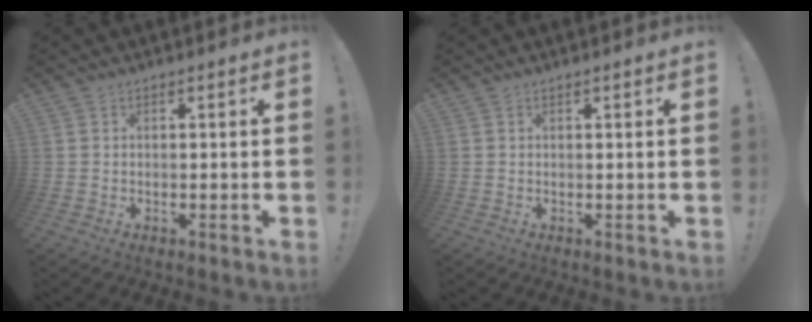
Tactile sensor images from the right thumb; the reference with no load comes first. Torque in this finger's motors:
{"motor_torque": [0.08, 0.02, -0.11, 0.06, 0.07]}